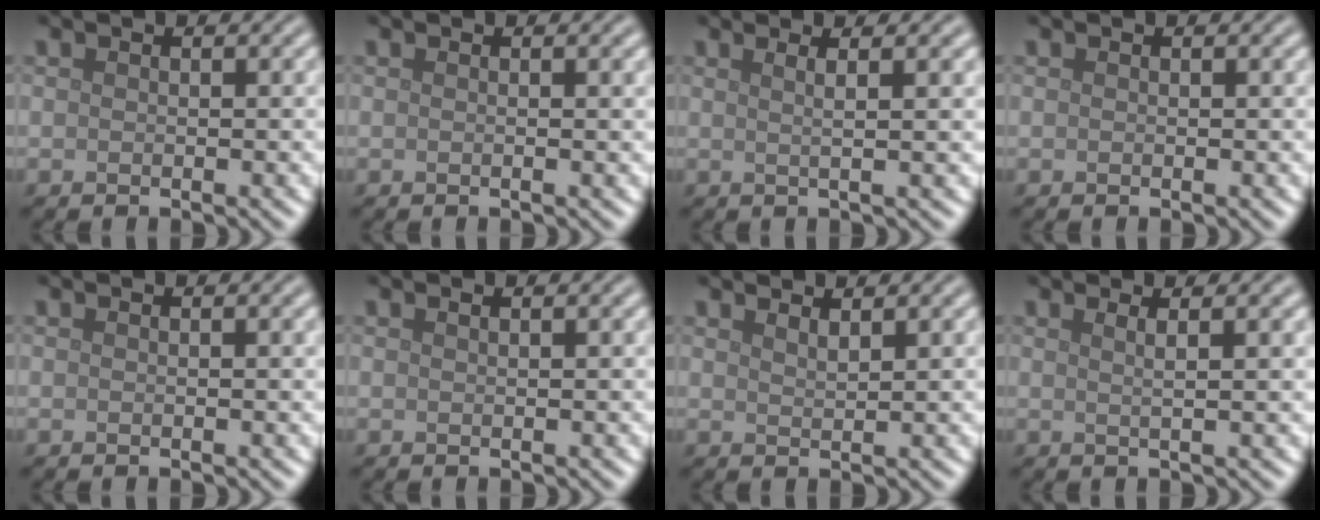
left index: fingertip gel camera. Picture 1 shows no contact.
{"total": 1.2, "force": [0.2, 0.4, 1.1], "torque": [-0.010, 0.003, -0.002]}
{"total": 3.9, "force": [1.8, 1.4, 3.2], "torque": [-0.028, 0.019, -0.010]}
{"total": 0.0}
{"total": 0.7, "force": [0.3, 0.2, 0.6], "torque": [-0.005, 0.004, 0.004]}
{"total": 1.1, "force": [0.7, 0.4, 0.8], "torque": [-0.008, 0.002, 0.007]}
{"total": 1.7, "force": [1.5, 0.4, 0.7], "torque": [-0.003, 0.006, 0.017]}
{"total": 3.2, "force": [1.7, 1.2, 2.4], "torque": [-0.015, 0.011, -0.008]}